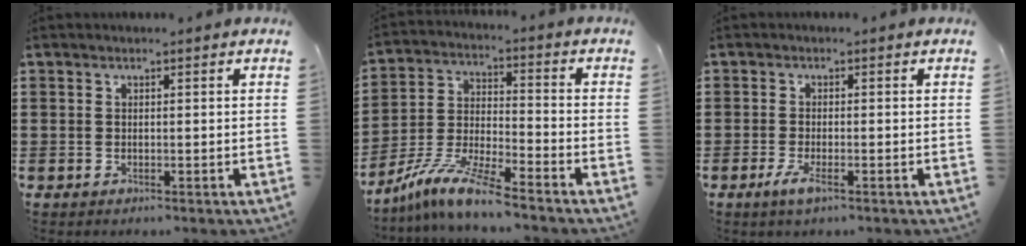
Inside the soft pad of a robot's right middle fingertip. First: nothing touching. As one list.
[{"total": 9.4, "force": [-8.3, 0.0, 4.4], "torque": [-0.102, -0.003, -0.168]}, {"total": 2.6, "force": [-1.3, 0.4, 2.2], "torque": [-0.052, -0.007, -0.026]}]